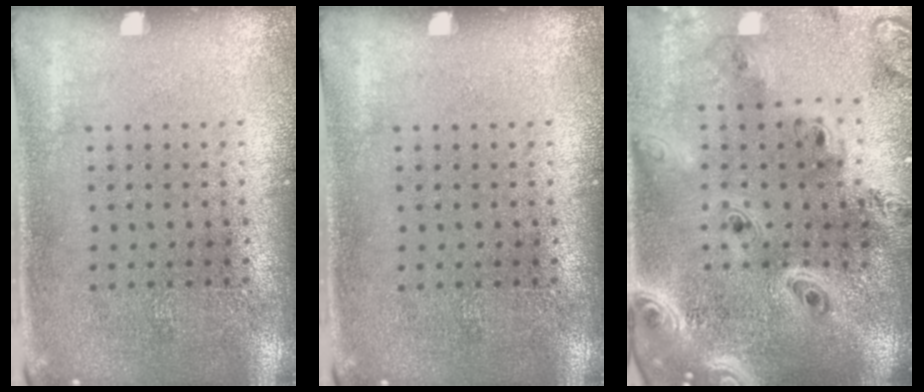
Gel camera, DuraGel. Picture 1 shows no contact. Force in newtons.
{"total": 0.0}
{"total": 4.0, "press": 3.0, "slide": 2.6}